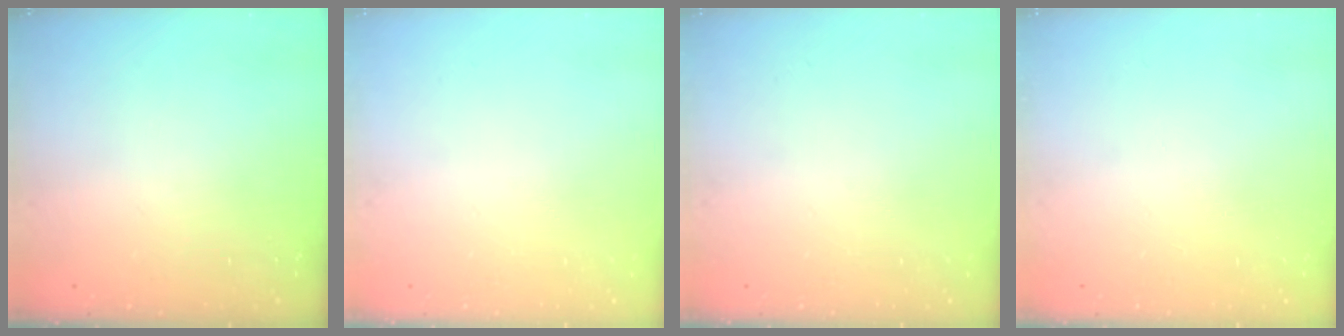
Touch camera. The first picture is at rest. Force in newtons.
{"total": 0.0}
{"total": 0.0}
{"total": 0.0}